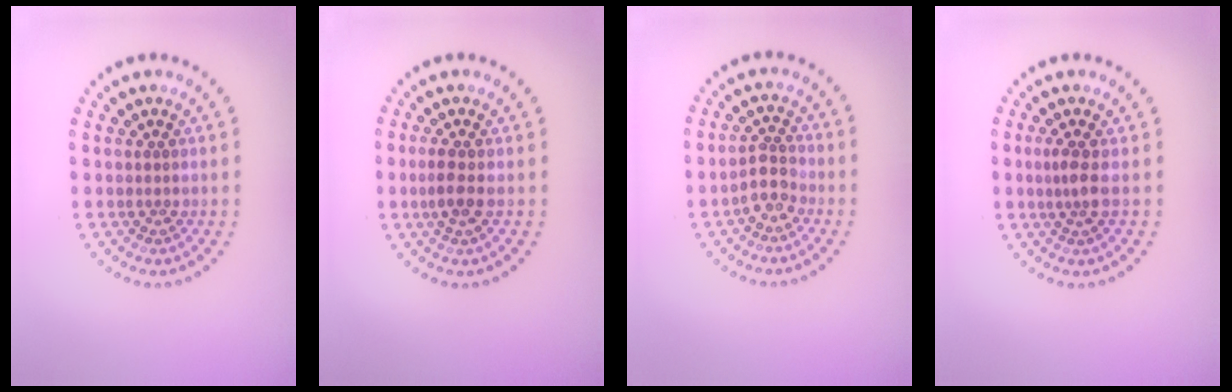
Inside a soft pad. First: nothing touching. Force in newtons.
{"total": 1.8, "press": 1.6, "slide": 0.9}
{"total": 2.5, "press": 2.2, "slide": 1.1}
{"total": 1.7, "press": 1.3, "slide": 1.1}